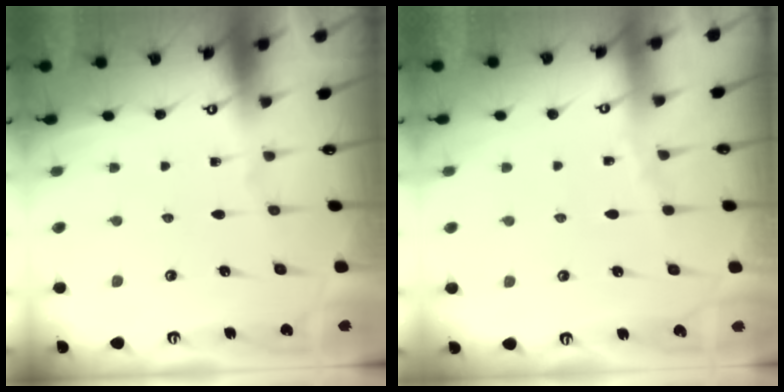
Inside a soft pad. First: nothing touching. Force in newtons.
{"total": 2.2, "press": 2.2, "slide": 0.3}